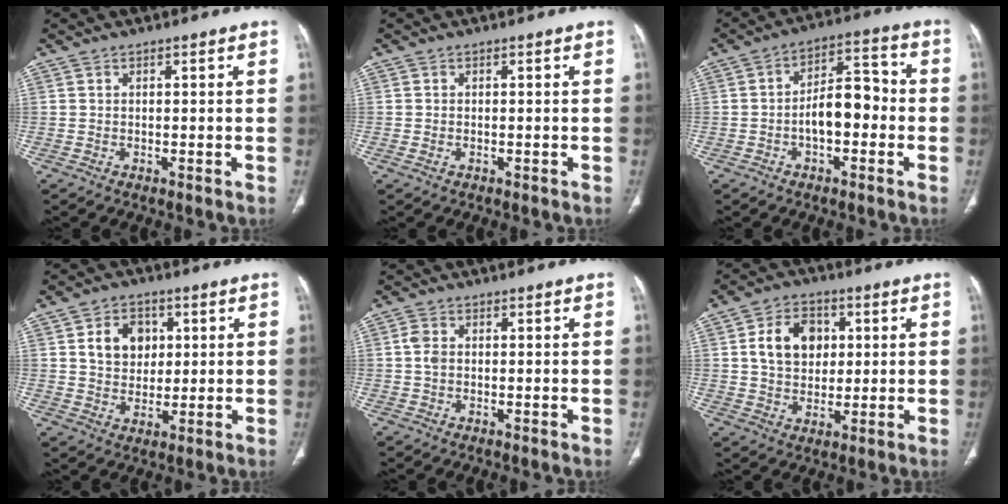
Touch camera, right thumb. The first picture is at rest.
{"total": 0.9, "force": [-0.3, 0.6, 0.6], "torque": [-0.016, 0.004, -0.002]}
{"total": 9.4, "force": [-2.0, 5.1, 7.7], "torque": [-0.106, 0.041, -0.040]}
{"total": 8.4, "force": [2.3, 6.6, 4.6], "torque": [-0.038, -0.008, 0.041]}
{"total": 2.4, "force": [0.1, 1.7, 1.7], "torque": [-0.040, 0.002, -0.002]}
{"total": 10.4, "force": [2.3, 7.9, 6.5], "torque": [-0.080, 0.000, 0.039]}